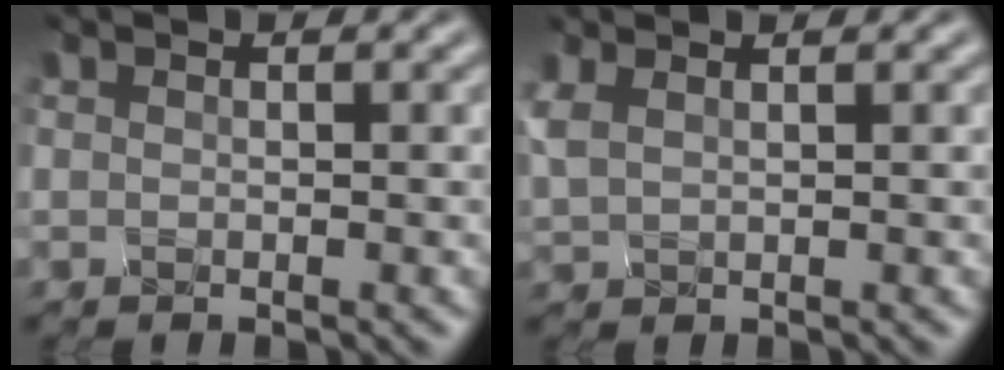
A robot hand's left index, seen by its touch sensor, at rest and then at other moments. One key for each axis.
{"total": 2.3, "fx": 1.3, "fy": 1.1, "fz": 1.6, "tx": -0.061, "ty": 0.018, "tz": 0.029}